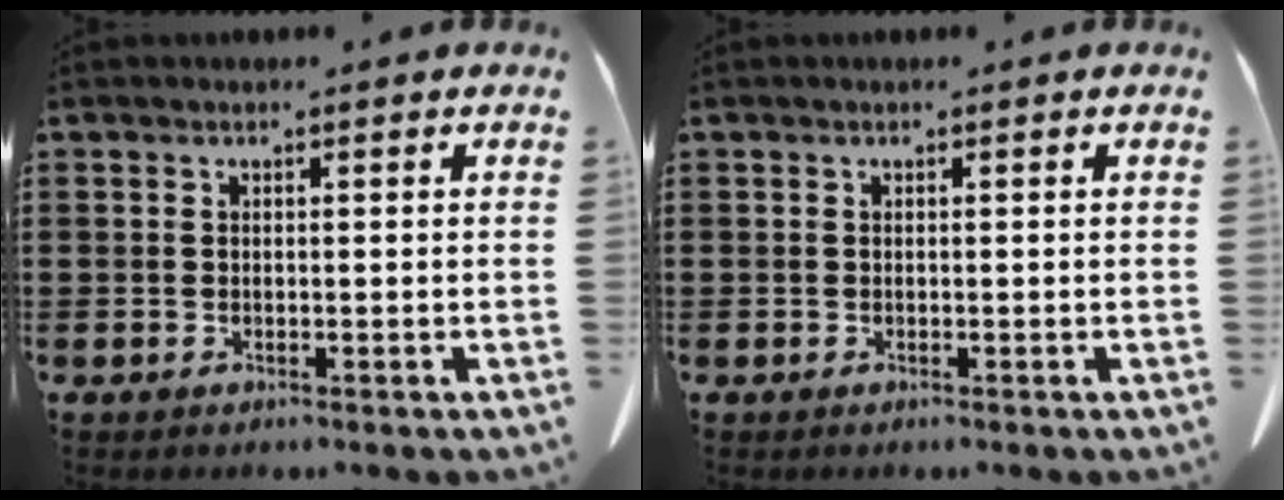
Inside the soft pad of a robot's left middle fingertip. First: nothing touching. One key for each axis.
{"total": 0.0}